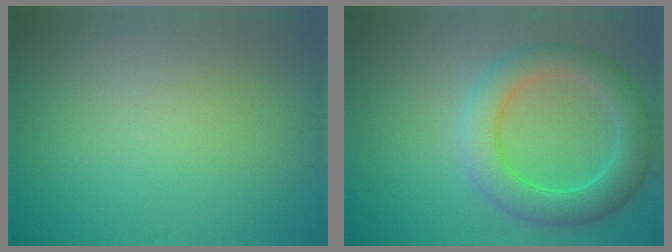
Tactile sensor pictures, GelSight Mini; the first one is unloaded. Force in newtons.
{"total": 6.0, "press": 6.0, "slide": 0.2}